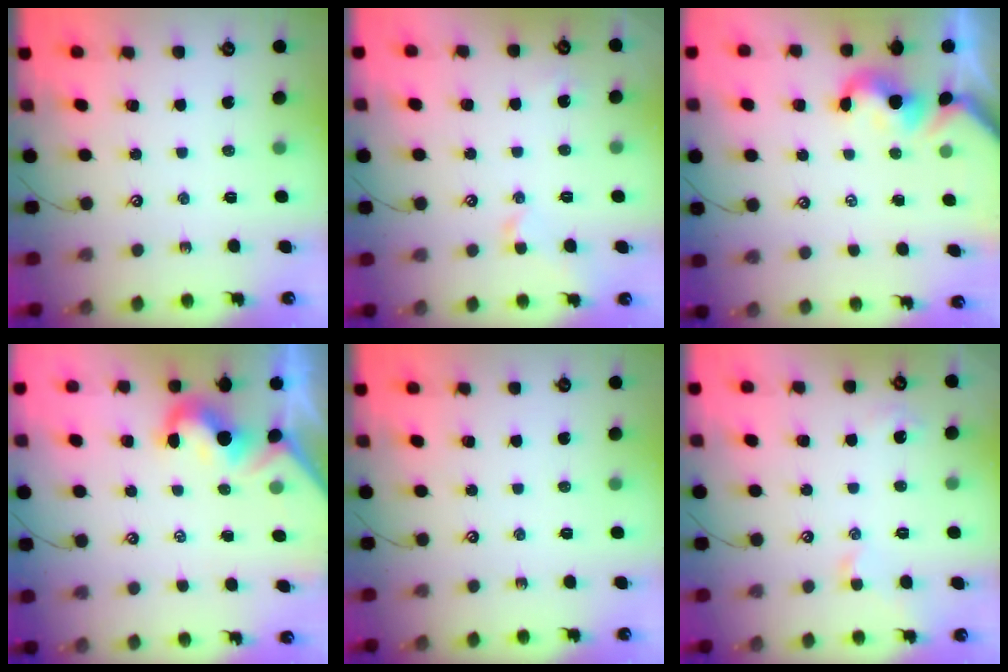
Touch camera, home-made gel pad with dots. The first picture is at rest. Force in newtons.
{"total": 1.3, "press": 1.2, "slide": 0.4}
{"total": 1.2, "press": 1.1, "slide": 0.6}
{"total": 1.7, "press": 1.5, "slide": 0.8}
{"total": 0.0}
{"total": 2.9, "press": 2.8, "slide": 0.8}